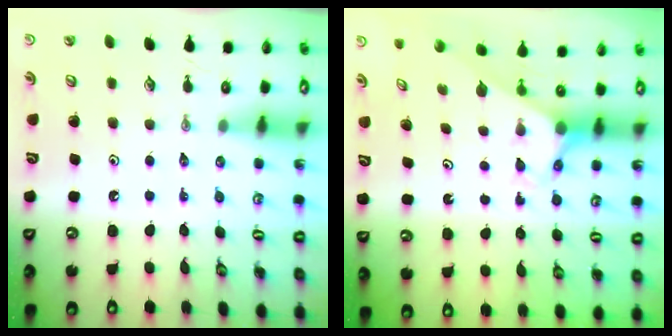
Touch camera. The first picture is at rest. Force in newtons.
{"total": 2.7, "press": 2.7, "slide": 0.2}